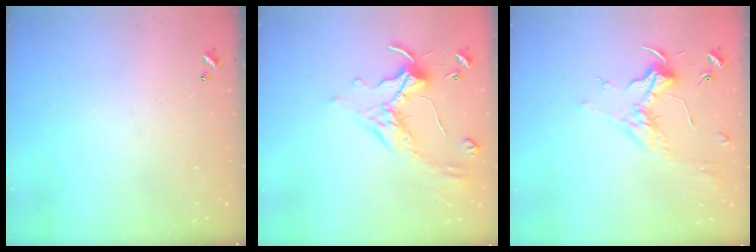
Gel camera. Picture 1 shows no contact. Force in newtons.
{"total": 1.4, "press": 1.2, "slide": 0.7}
{"total": 1.7, "press": 1.5, "slide": 0.7}